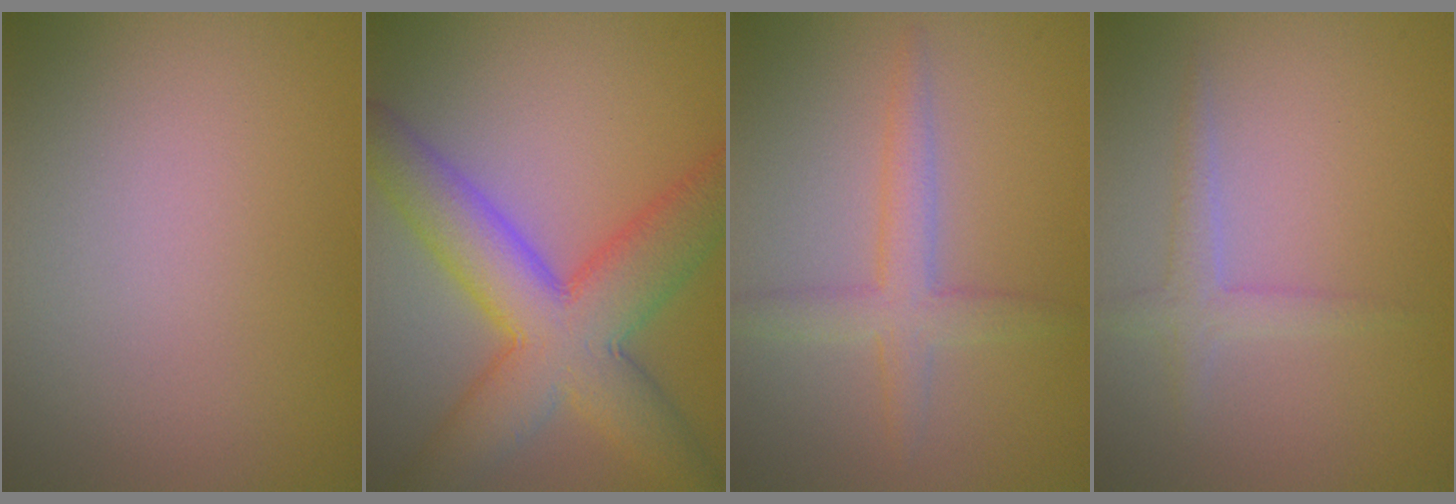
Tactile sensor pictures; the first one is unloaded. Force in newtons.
{"total": 9.5, "press": 9.5, "slide": 0.4}
{"total": 3.1, "press": 3.1, "slide": 0.2}
{"total": 1.9, "press": 1.9, "slide": 0.1}